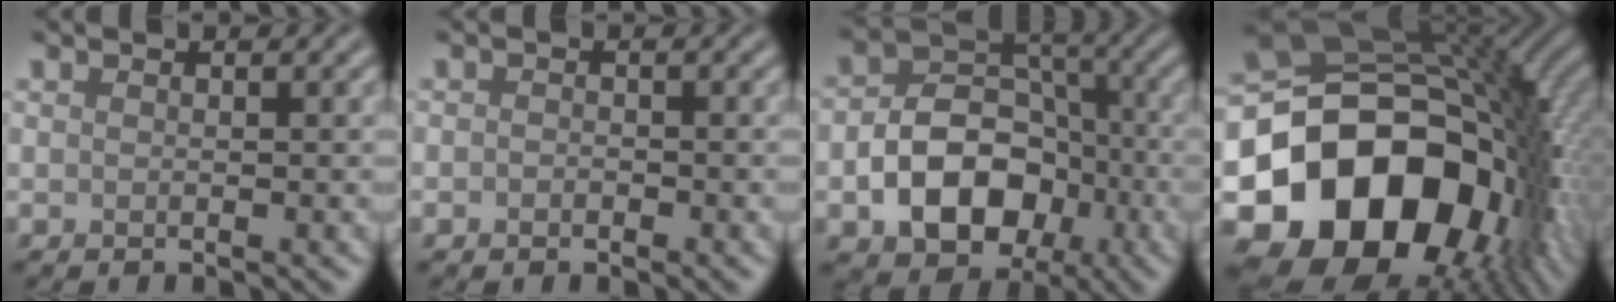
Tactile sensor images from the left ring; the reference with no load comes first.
{"total": 0.7, "force": [-0.4, 0.5, 0.2], "torque": [-0.003, -0.003, -0.008]}
{"total": 8.4, "force": [-2.8, 6.1, 5.1], "torque": [-0.077, -0.005, -0.048]}
{"total": 19.6, "force": [-5.0, 13.9, 12.9], "torque": [-0.227, -0.026, -0.071]}